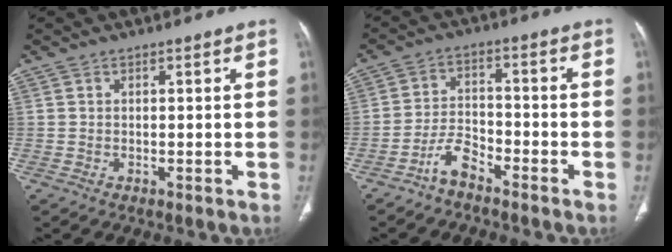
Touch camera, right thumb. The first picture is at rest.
{"total": 5.0, "force": [-4.0, 1.9, 2.3], "torque": [-0.043, 0.032, -0.084]}